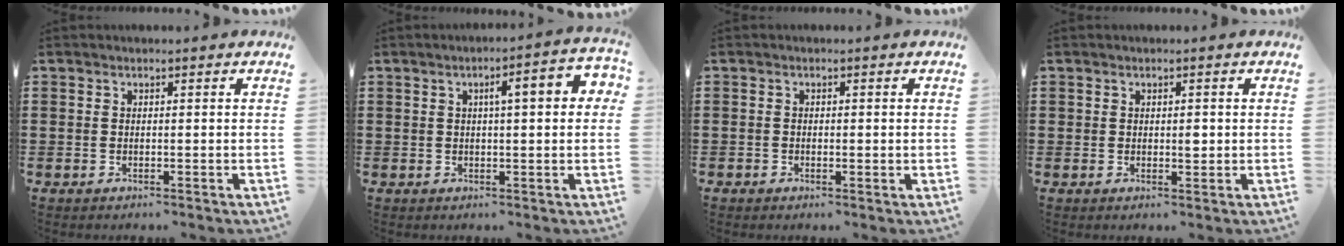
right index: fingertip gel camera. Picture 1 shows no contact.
{"total": 5.0, "force": [0.9, 0.9, 4.9], "torque": [-0.076, 0.002, 0.007]}
{"total": 0.7, "force": [-0.3, 0.6, 0.2], "torque": [-0.006, 0.000, -0.007]}
{"total": 1.5, "force": [0.2, 0.8, 1.2], "torque": [-0.016, 0.002, 0.001]}